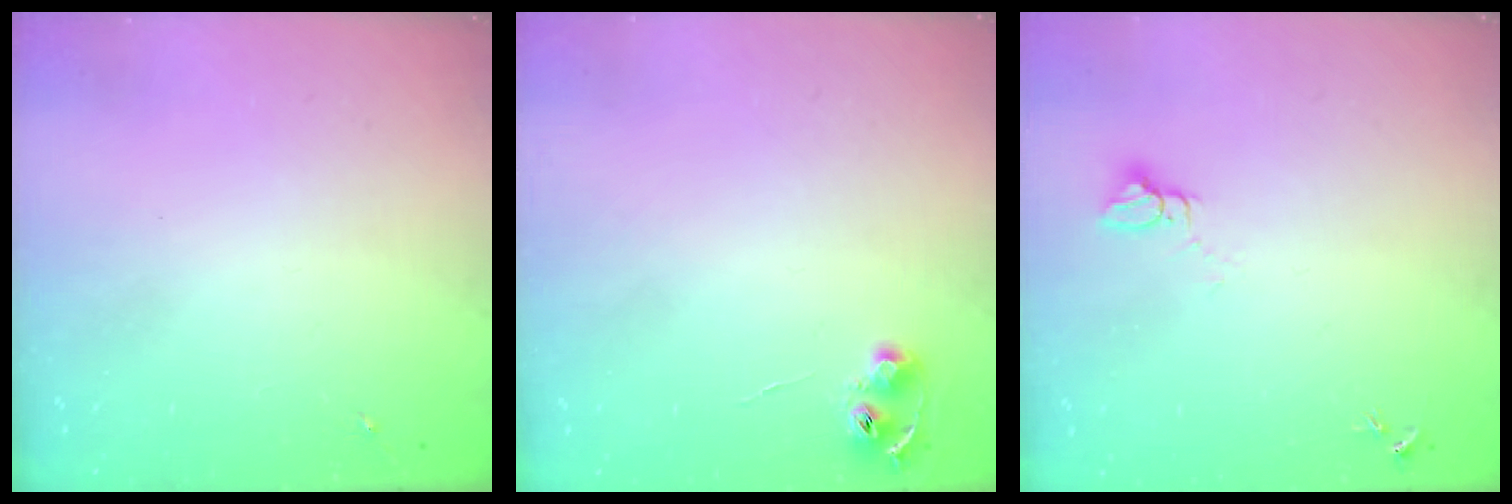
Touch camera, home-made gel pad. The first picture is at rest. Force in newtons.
{"total": 6.4, "press": 6.4, "slide": 0.7}
{"total": 3.2, "press": 3.2, "slide": 0.1}